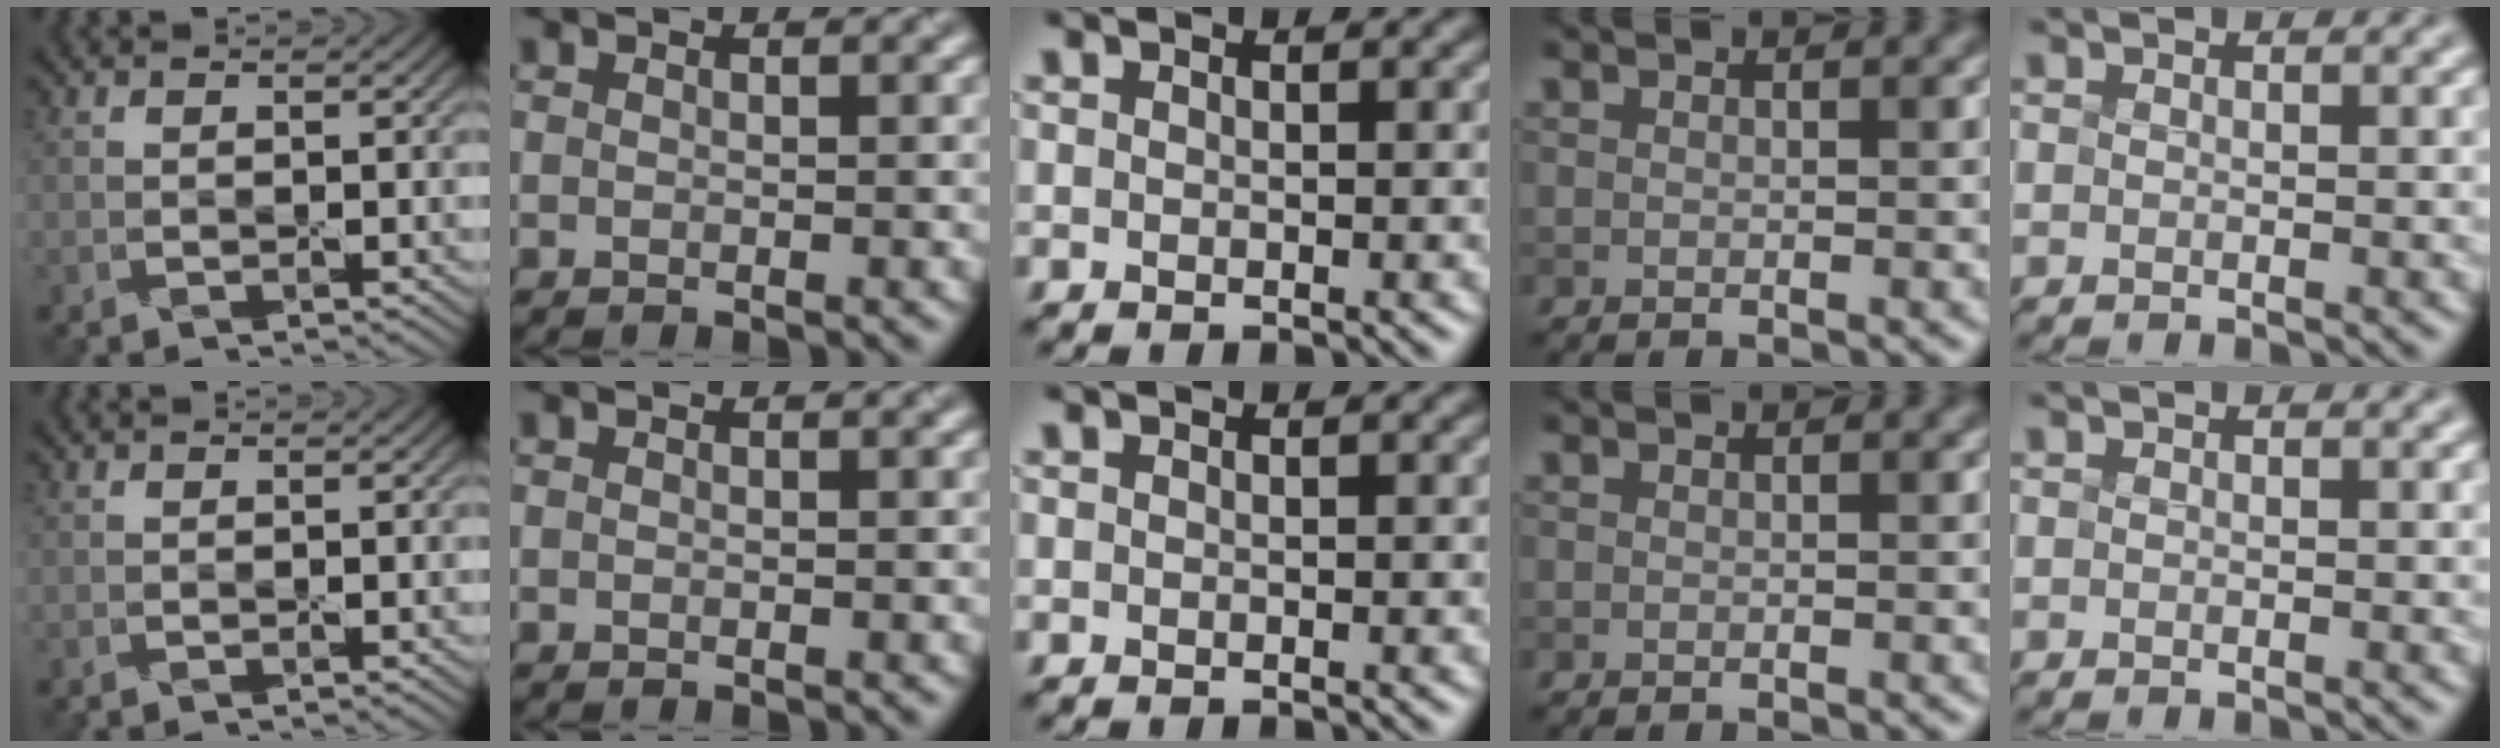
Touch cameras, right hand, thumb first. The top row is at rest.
{}